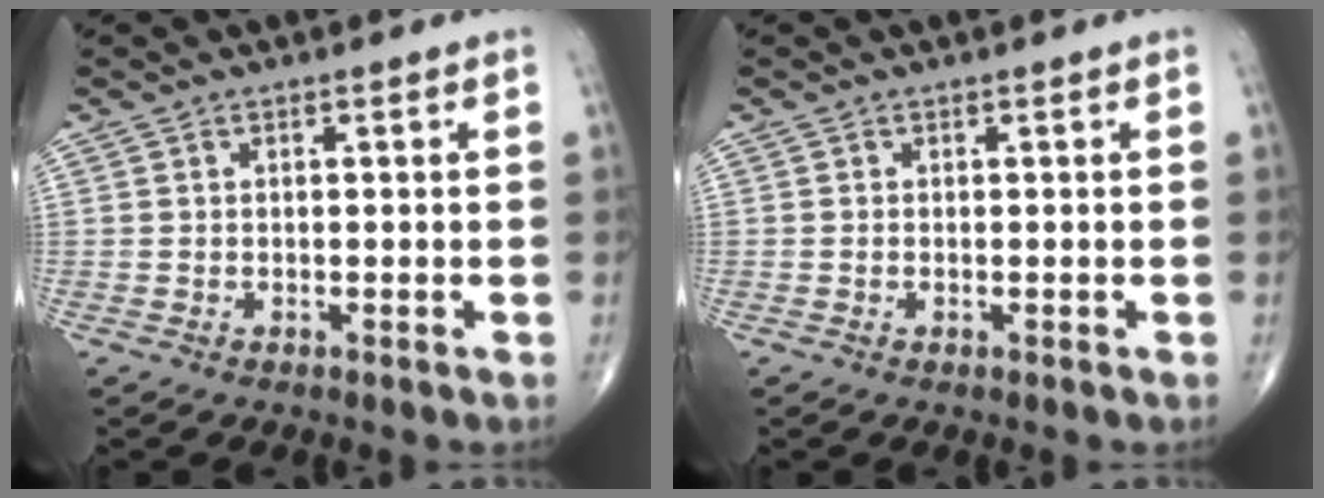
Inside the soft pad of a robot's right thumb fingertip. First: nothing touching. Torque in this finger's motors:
{"motor_torque": [-0.23, -0.01, -0.55, -0.10, -0.13]}